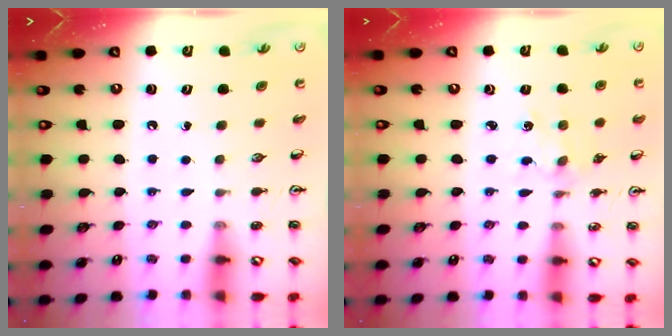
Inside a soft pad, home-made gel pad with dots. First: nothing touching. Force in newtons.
{"total": 1.8, "press": 1.8, "slide": 0.3}